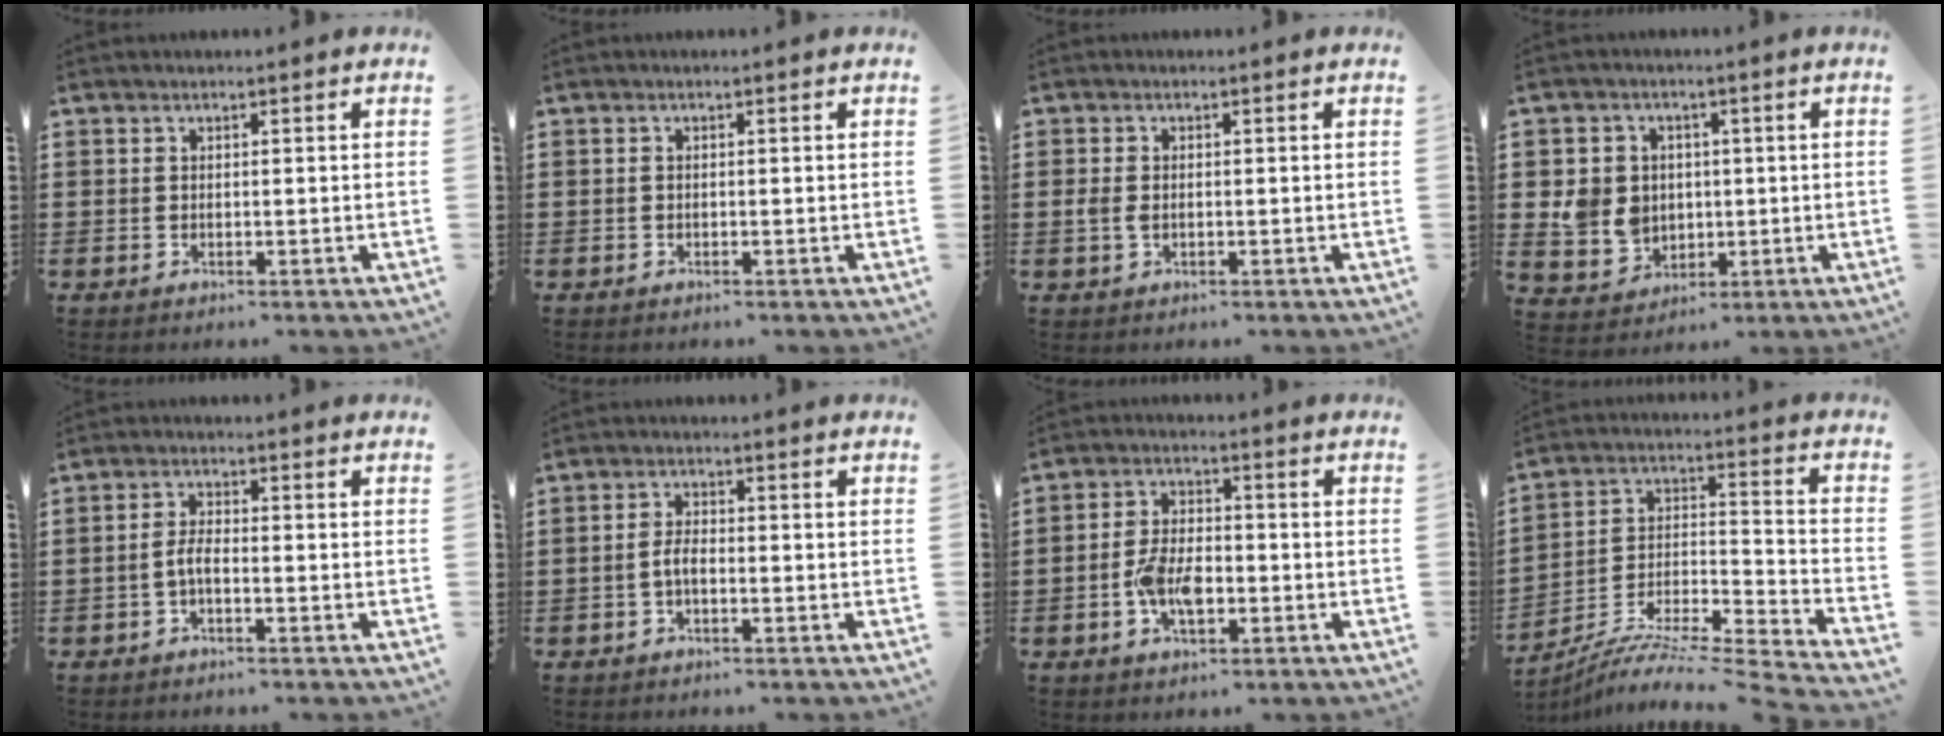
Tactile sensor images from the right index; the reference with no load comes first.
{"total": 0.0}
{"total": 2.1, "force": [-0.2, 1.3, 1.6], "torque": [-0.039, 0.002, -0.006]}
{"total": 6.1, "force": [0.6, 5.7, 2.0], "torque": [-0.060, 0.018, 0.013]}
{"total": 2.8, "force": [-1.1, 0.7, 2.5], "torque": [-0.058, -0.002, -0.026]}
{"total": 2.6, "force": [-0.9, 0.9, 2.3], "torque": [-0.057, -0.002, -0.022]}
{"total": 6.3, "force": [-1.9, 3.1, 5.1], "torque": [-0.112, 0.000, -0.038]}
{"total": 7.4, "force": [-6.7, -0.1, 3.2], "torque": [-0.055, -0.004, -0.139]}